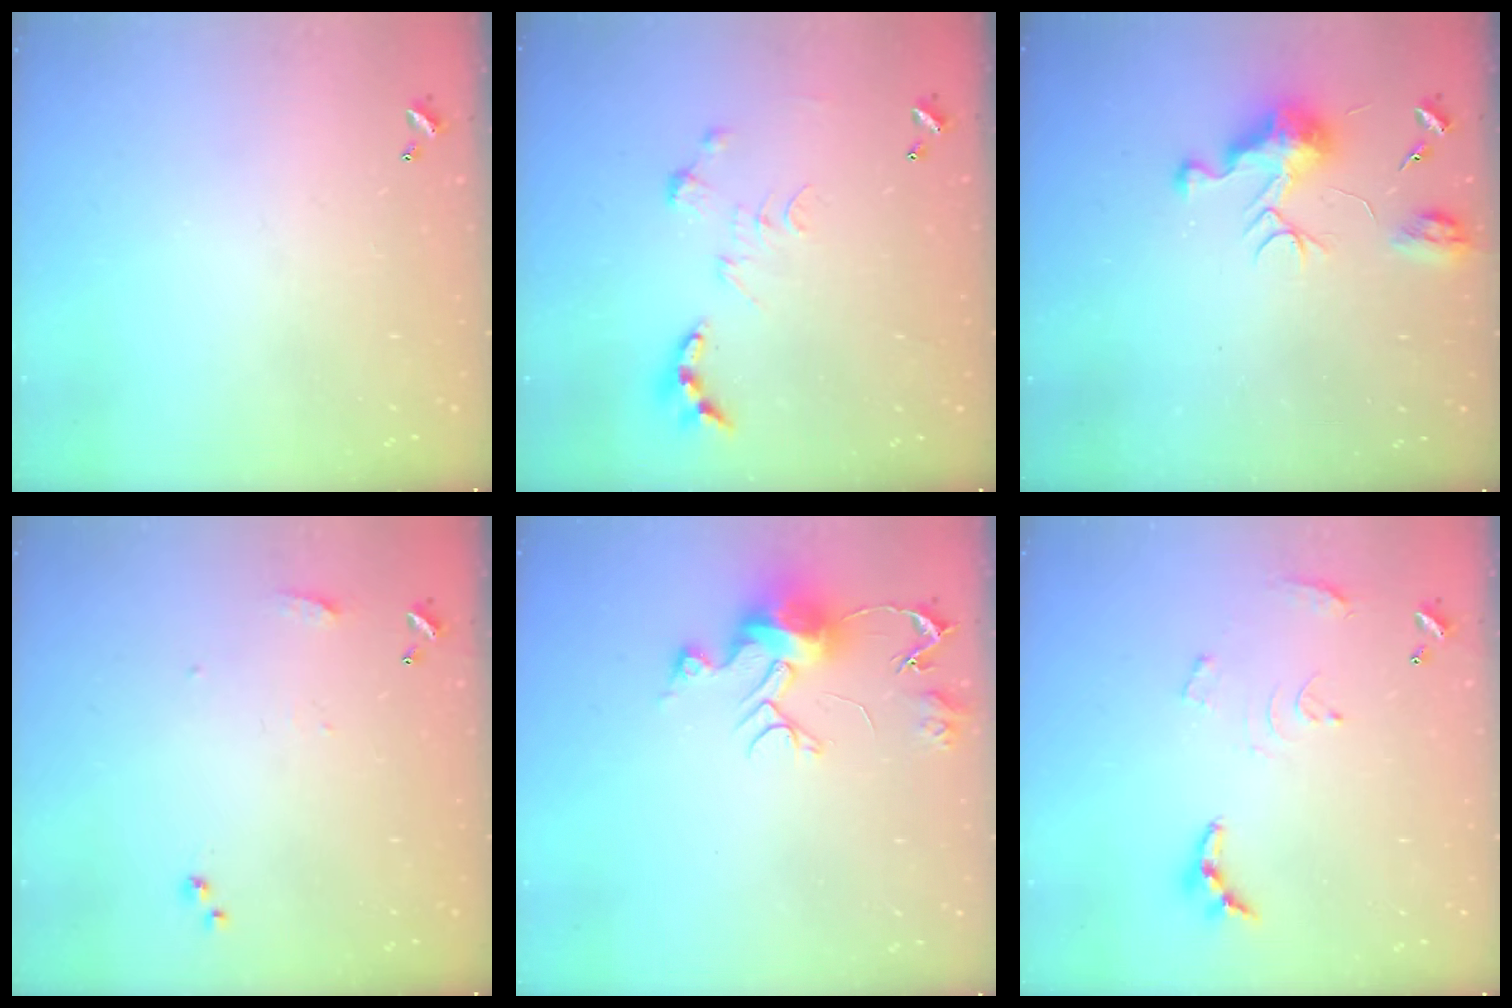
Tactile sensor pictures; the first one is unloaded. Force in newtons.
{"total": 0.0}
{"total": 10.0, "press": 10.0, "slide": 0.6}
{"total": 7.3, "press": 7.3, "slide": 0.8}
{"total": 10.8, "press": 10.8, "slide": 0.9}
{"total": 9.8, "press": 9.8, "slide": 0.7}